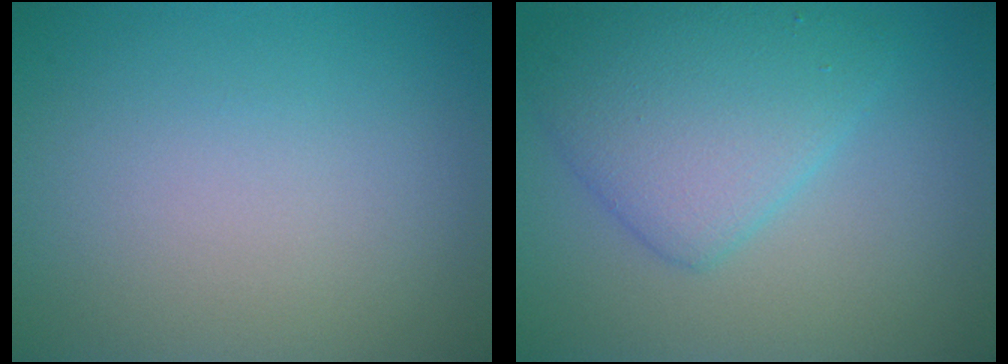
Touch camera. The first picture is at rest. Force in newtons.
{"total": 5.4, "press": 5.4, "slide": 0.2}